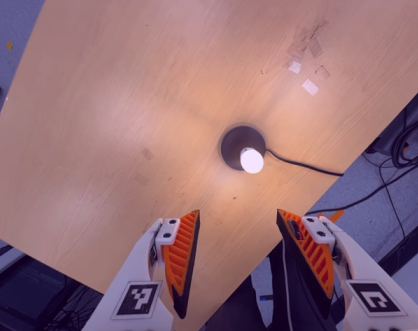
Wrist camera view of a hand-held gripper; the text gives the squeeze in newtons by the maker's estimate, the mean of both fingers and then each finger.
{"total": 0.0}